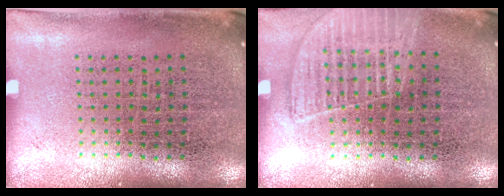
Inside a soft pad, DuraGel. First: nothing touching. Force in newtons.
{"total": 1.3, "press": 1.2, "slide": 0.4}